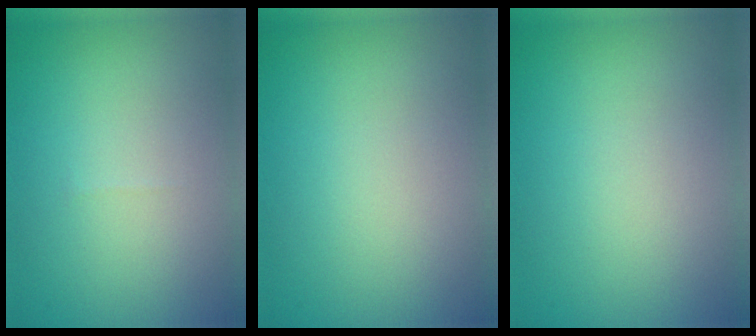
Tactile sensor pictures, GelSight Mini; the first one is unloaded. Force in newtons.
{"total": 0.0}
{"total": 0.0}